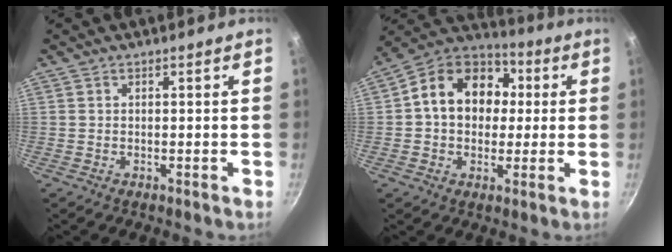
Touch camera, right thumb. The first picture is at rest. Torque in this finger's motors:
{"motor_torque": [-0.54, 0.94, 0.53, 0.10, 0.16]}